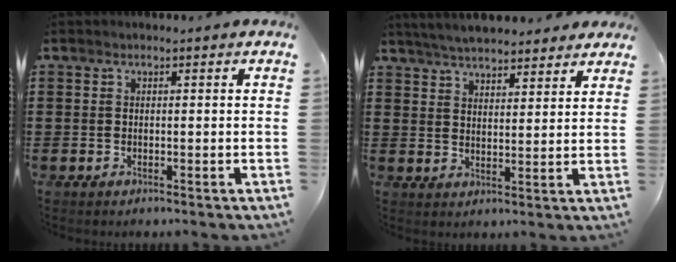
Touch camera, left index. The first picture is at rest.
{"total": 5.1, "force": [4.9, 0.6, 1.1], "torque": [-0.038, -0.013, 0.090]}